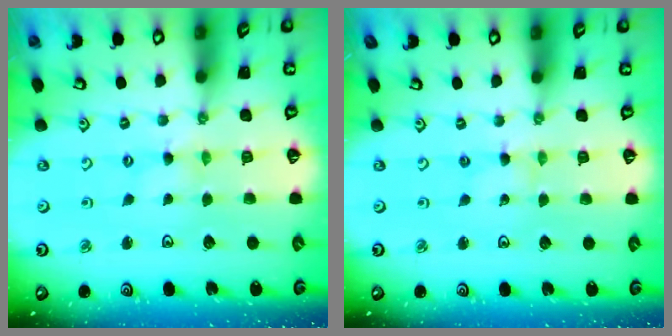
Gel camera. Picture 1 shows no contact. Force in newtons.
{"total": 0.0}